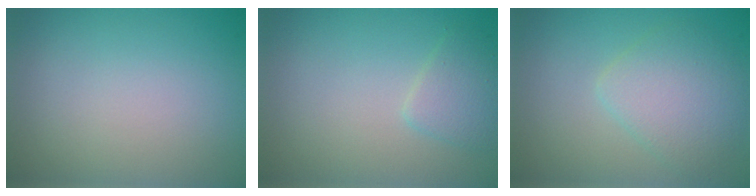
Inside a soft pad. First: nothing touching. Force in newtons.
{"total": 1.9, "press": 1.9, "slide": 0.1}
{"total": 3.8, "press": 3.8, "slide": 0.1}